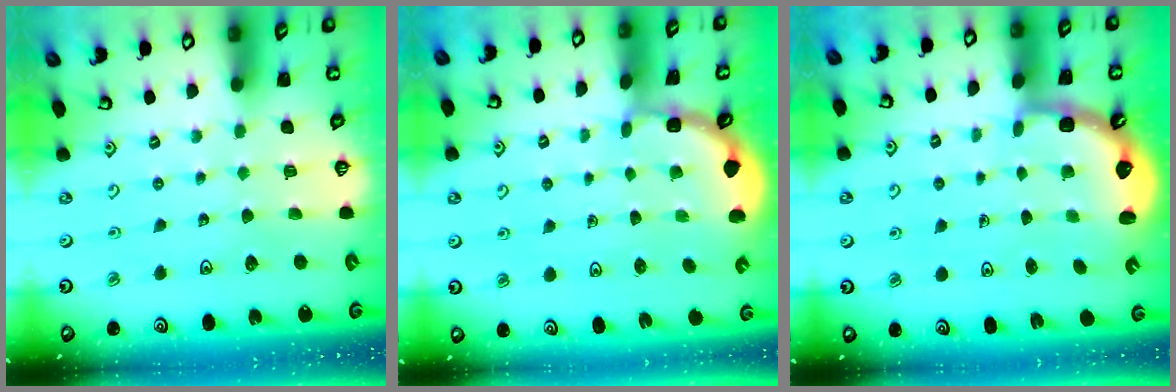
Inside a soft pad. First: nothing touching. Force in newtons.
{"total": 2.1, "press": 2.1, "slide": 0.1}
{"total": 2.6, "press": 2.3, "slide": 1.3}